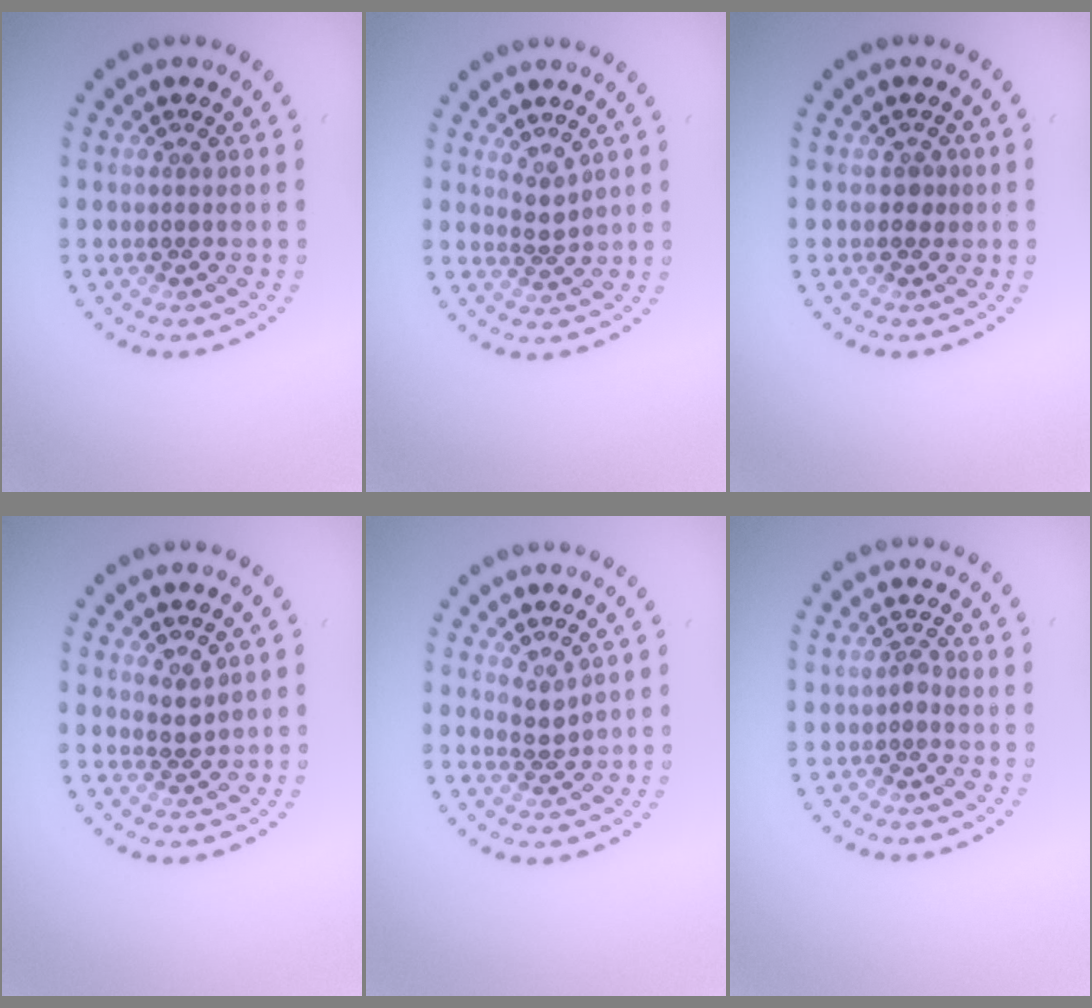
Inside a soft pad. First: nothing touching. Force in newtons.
{"total": 1.4, "press": 0.9, "slide": 1.1}
{"total": 0.9, "press": 0.7, "slide": 0.5}
{"total": 1.5, "press": 1.2, "slide": 0.9}
{"total": 1.3, "press": 0.9, "slide": 0.9}
{"total": 0.9, "press": 0.7, "slide": 0.6}